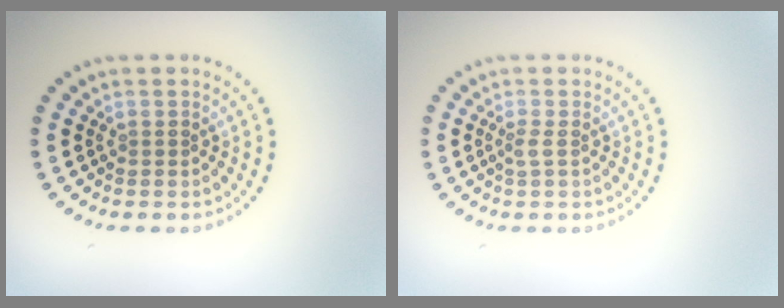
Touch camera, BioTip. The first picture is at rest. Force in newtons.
{"total": 0.9, "press": 0.7, "slide": 0.6}